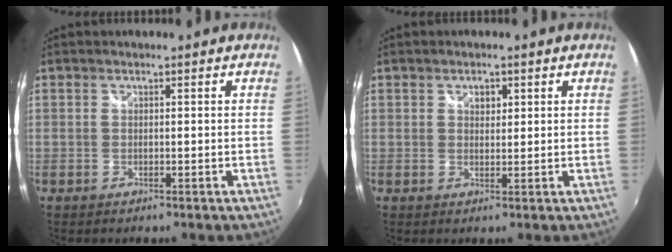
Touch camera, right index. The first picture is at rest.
{"total": 1.8, "force": [0.8, 1.3, 1.0], "torque": [-0.012, 0.005, 0.013]}